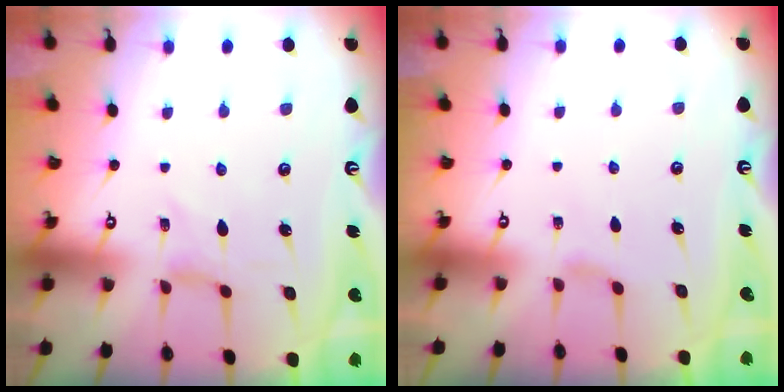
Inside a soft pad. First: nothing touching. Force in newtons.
{"total": 1.5, "press": 1.5, "slide": 0.4}